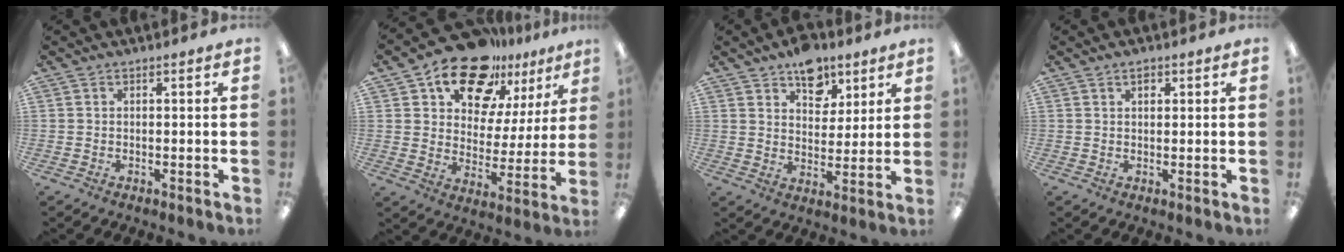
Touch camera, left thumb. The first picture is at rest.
{"total": 19.0, "force": [14.2, 9.7, 8.0], "torque": [-0.138, -0.089, 0.251]}
{"total": 10.5, "force": [7.3, 6.5, 4.0], "torque": [-0.042, -0.041, 0.130]}
{"total": 1.8, "force": [1.1, 0.9, 1.0], "torque": [-0.014, -0.002, 0.018]}